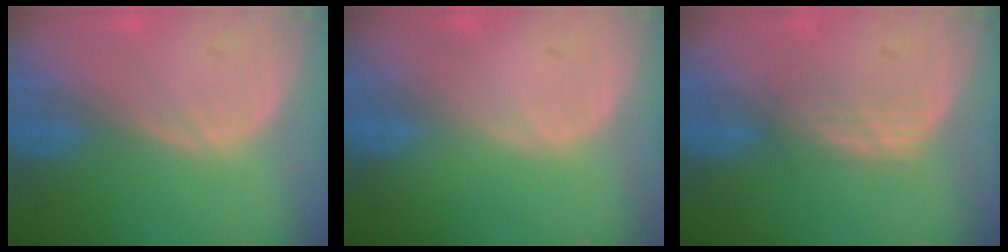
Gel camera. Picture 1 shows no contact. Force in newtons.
{"total": 0.0}
{"total": 3.0, "press": 2.6, "slide": 1.5}